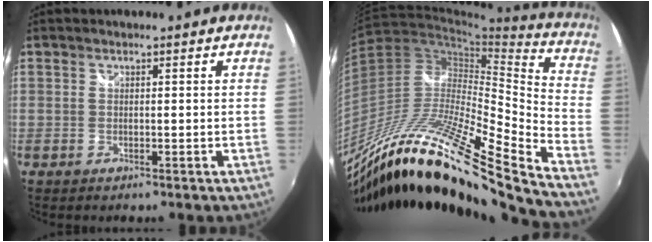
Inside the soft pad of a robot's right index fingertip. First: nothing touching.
{"total": 27.8, "force": [-19.9, 2.1, 19.3], "torque": [-0.299, -0.044, -0.353]}